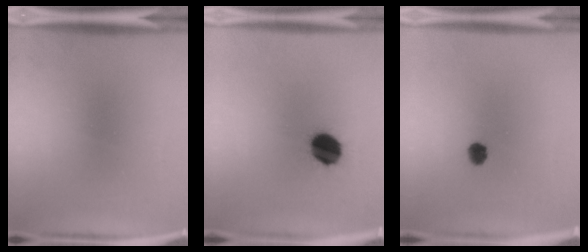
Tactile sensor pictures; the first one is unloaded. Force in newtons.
{"total": 10.8}
{"total": 2.7}